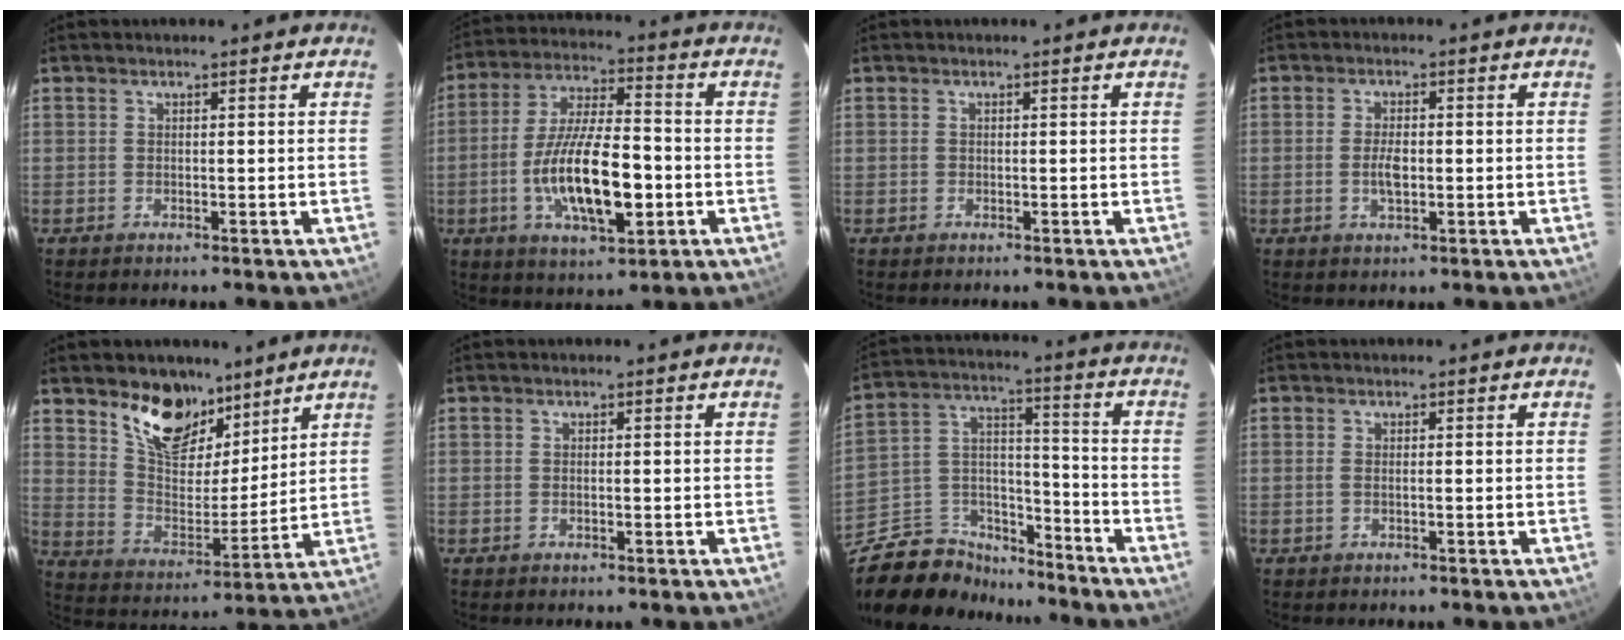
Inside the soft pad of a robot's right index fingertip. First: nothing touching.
{"total": 16.4, "force": [-4.0, 5.4, 14.9], "torque": [-0.286, -0.006, -0.067]}
{"total": 0.0}
{"total": 3.9, "force": [-0.6, 1.8, 3.4], "torque": [-0.065, -0.001, -0.008]}
{"total": 13.8, "force": [9.7, 7.2, 6.7], "torque": [-0.125, -0.002, 0.176]}
{"total": 0.6, "force": [-0.1, 0.1, 0.6], "torque": [-0.012, 0.002, -0.002]}
{"total": 18.2, "force": [-14.4, 9.1, 6.4], "torque": [-0.150, 0.052, -0.235]}
{"total": 1.1, "force": [-0.3, 0.2, 1.0], "torque": [-0.021, 0.001, -0.005]}